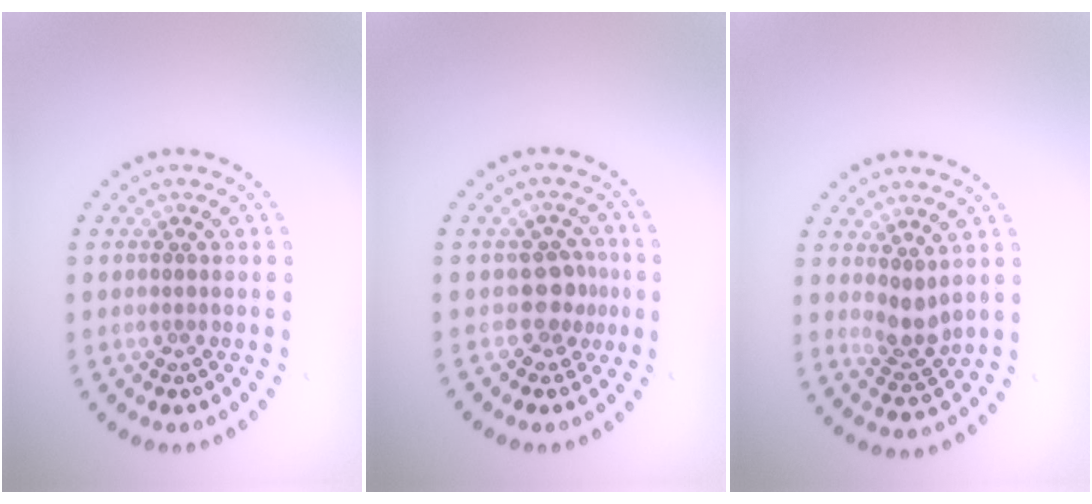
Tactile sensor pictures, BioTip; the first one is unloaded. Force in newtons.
{"total": 2.1, "press": 1.7, "slide": 1.2}
{"total": 2.3, "press": 2.0, "slide": 1.1}